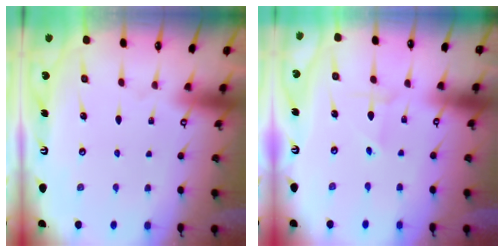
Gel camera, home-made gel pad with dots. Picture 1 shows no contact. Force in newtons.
{"total": 1.8, "press": 1.8, "slide": 0.1}